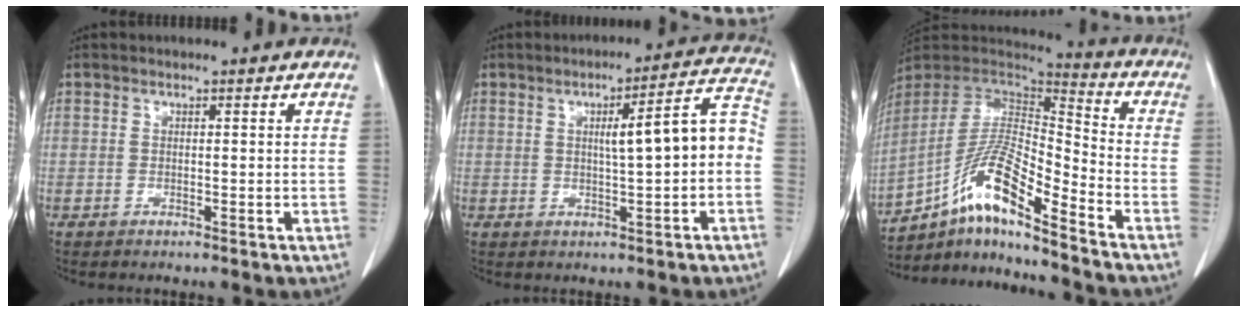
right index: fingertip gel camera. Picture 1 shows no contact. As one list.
[{"total": 8.9, "force": [-0.3, 1.1, 8.8], "torque": [-0.115, 0.030, -0.005]}, {"total": 15.5, "force": [-9.9, 1.7, 11.9], "torque": [-0.231, 0.009, -0.177]}]